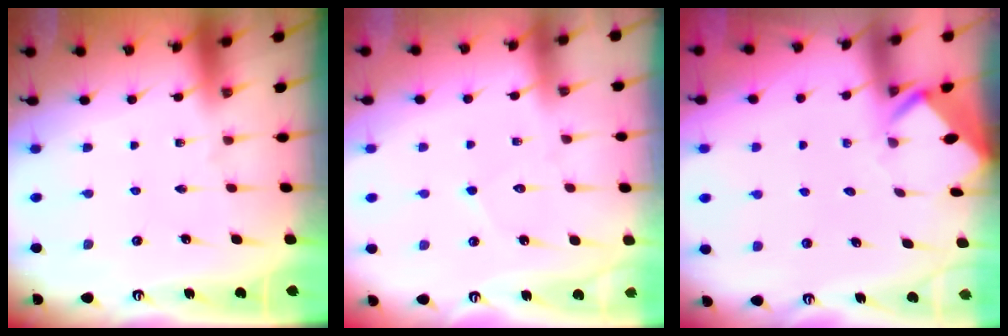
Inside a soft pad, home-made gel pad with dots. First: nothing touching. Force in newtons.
{"total": 4.3, "press": 4.3, "slide": 0.3}
{"total": 3.5, "press": 3.5, "slide": 0.2}